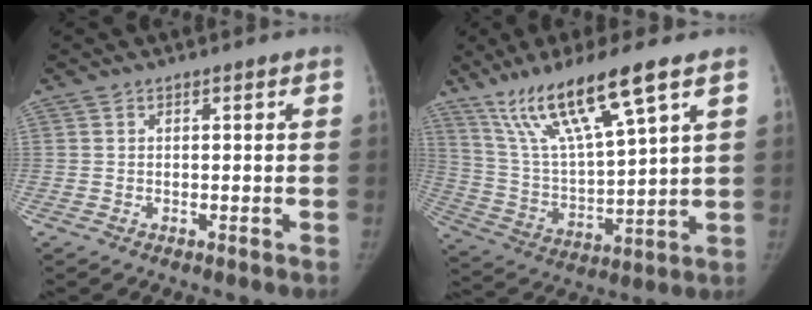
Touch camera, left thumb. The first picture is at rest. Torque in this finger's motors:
{"motor_torque": [1.30, 1.29, 1.43, -1.34, 0.15]}